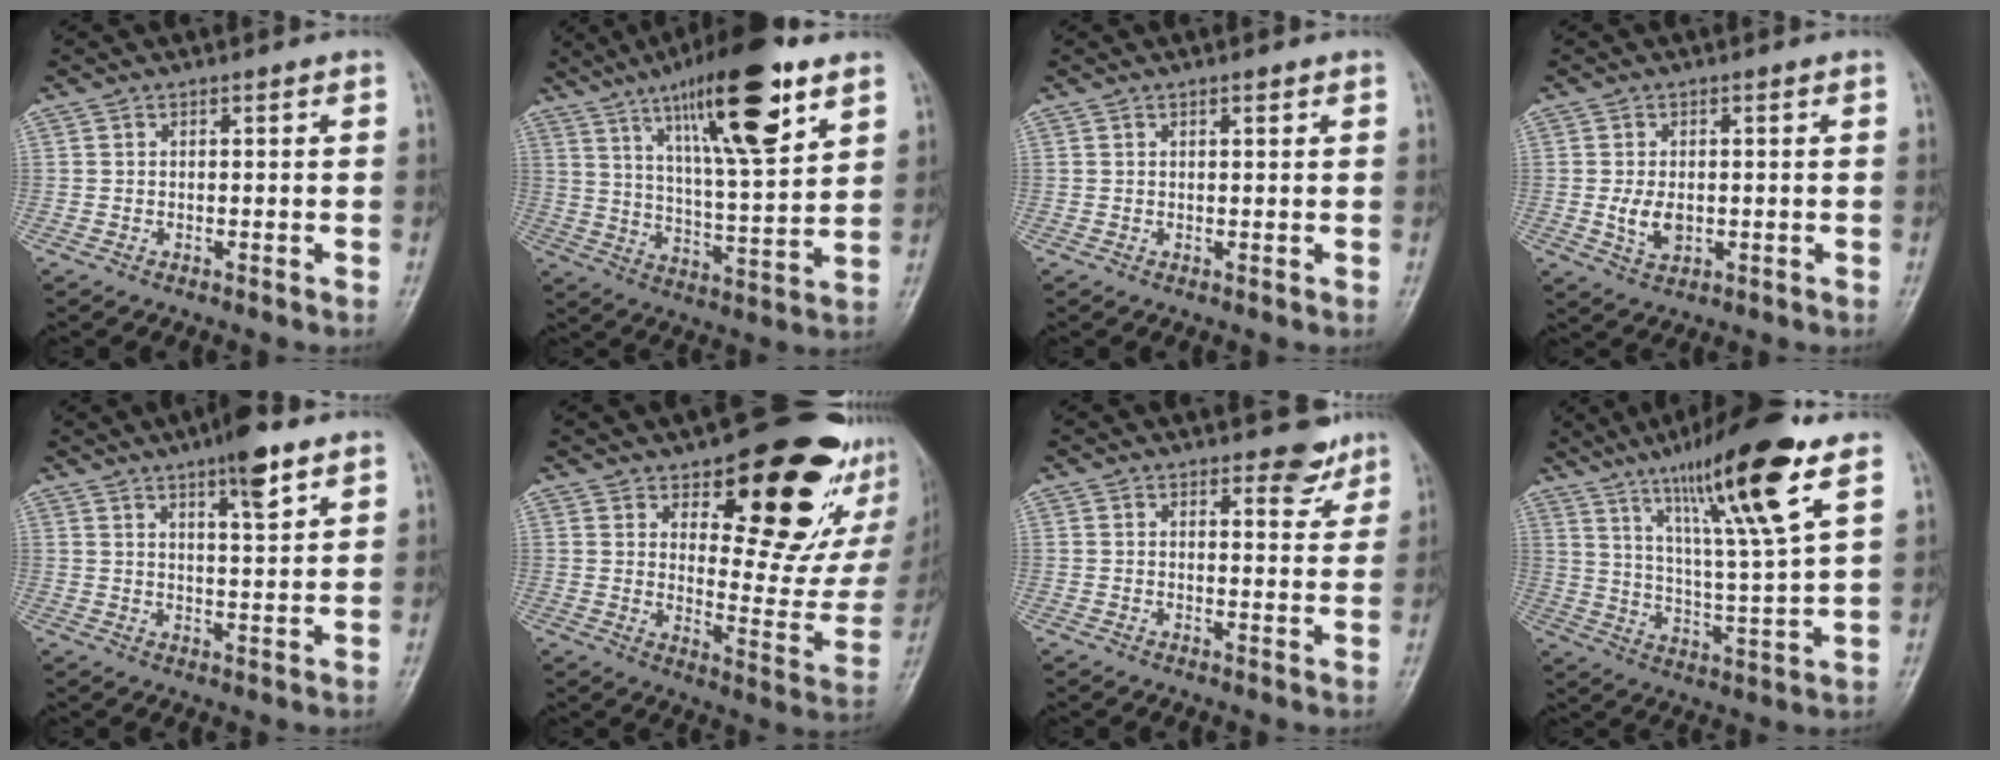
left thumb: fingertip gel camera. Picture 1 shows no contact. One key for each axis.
{"total": 20.3, "fx": 11.4, "fy": 4.3, "fz": 16.3, "tx": -0.246, "ty": -0.044, "tz": 0.191}
{"total": 1.3, "fx": 0.8, "fy": 0.4, "fz": 1.0, "tx": -0.013, "ty": -0.002, "tz": 0.011}
{"total": 4.7, "fx": -0.3, "fy": 3.0, "fz": 3.6, "tx": -0.062, "ty": -0.007, "tz": 0.000}
{"total": 7.8, "fx": 4.9, "fy": 1.7, "fz": 5.9, "tx": -0.082, "ty": -0.025, "tz": 0.075}
{"total": 25.2, "fx": 13.9, "fy": 10.7, "fz": 18.0, "tx": -0.179, "ty": -0.076, "tz": 0.197}
{"total": 5.0, "fx": 3.8, "fy": 2.2, "fz": 2.3, "tx": -0.004, "ty": -0.026, "tz": 0.047}
{"total": 19.0, "fx": 11.1, "fy": 1.6, "fz": 15.3, "tx": -0.248, "ty": -0.050, "tz": 0.187}